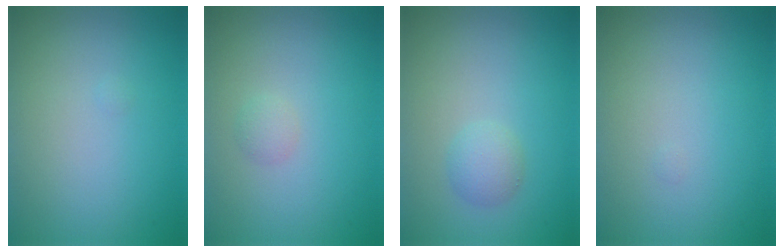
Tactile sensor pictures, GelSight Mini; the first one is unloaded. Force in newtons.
{"total": 0.9, "press": 0.9, "slide": 0.0}
{"total": 1.7, "press": 1.7, "slide": 0.1}
{"total": 0.0}